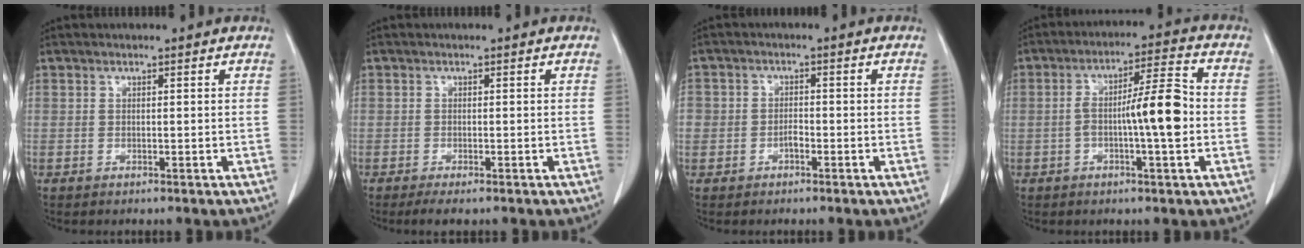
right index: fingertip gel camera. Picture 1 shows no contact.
{"total": 2.5, "force": [-1.9, 0.4, 1.6], "torque": [-0.022, -0.009, -0.028]}
{"total": 2.5, "force": [-1.1, 1.9, 1.2], "torque": [-0.017, 0.009, -0.018]}
{"total": 9.1, "force": [-1.3, 0.9, 8.9], "torque": [-0.150, 0.018, -0.024]}